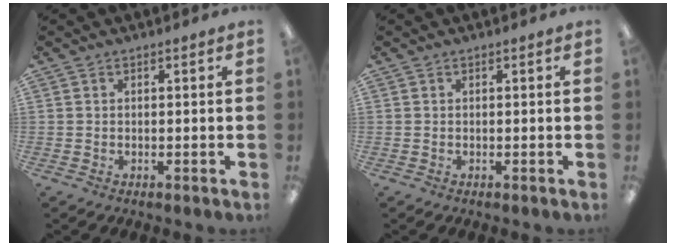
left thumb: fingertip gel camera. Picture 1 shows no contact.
{"total": 0.0}